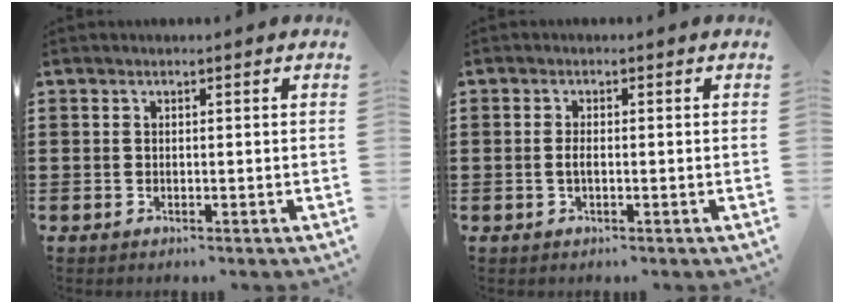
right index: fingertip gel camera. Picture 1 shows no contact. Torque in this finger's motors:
{"motor_torque": [2.14, 0.00, 0.18, 0.06]}